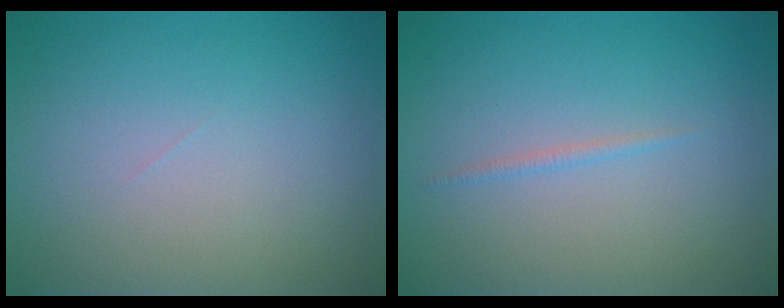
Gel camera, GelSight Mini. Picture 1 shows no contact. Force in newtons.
{"total": 0.6, "press": 0.6, "slide": 0.0}